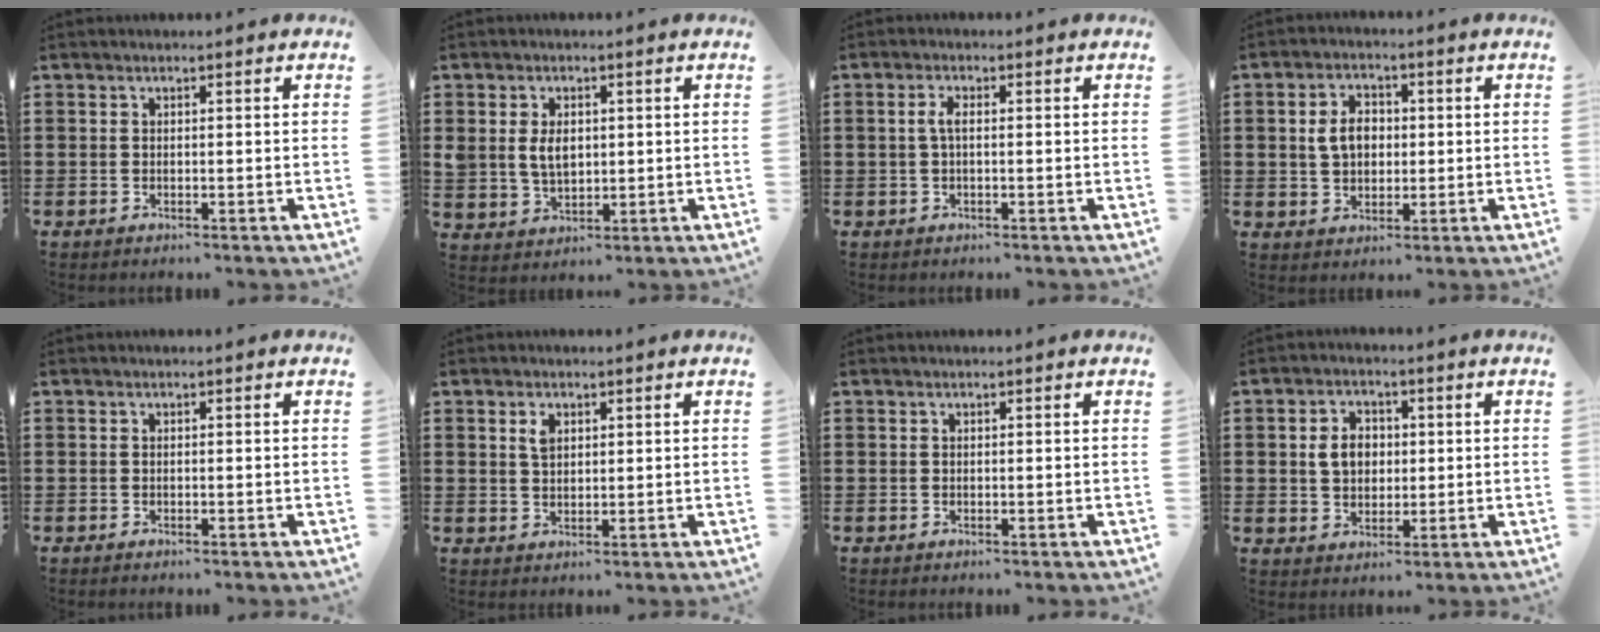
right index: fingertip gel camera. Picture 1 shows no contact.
{"total": 4.7, "force": [0.8, 3.3, 3.2], "torque": [-0.070, 0.006, 0.009]}
{"total": 2.2, "force": [-0.1, 0.7, 2.1], "torque": [-0.047, 0.000, -0.006]}
{"total": 5.1, "force": [0.5, 3.6, 3.5], "torque": [-0.078, 0.009, 0.001]}
{"total": 0.0}
{"total": 2.3, "force": [1.1, 1.4, 1.6], "torque": [-0.036, 0.005, 0.019]}
{"total": 0.0}
{"total": 4.8, "force": [0.5, 3.7, 3.1], "torque": [-0.063, 0.012, 0.003]}